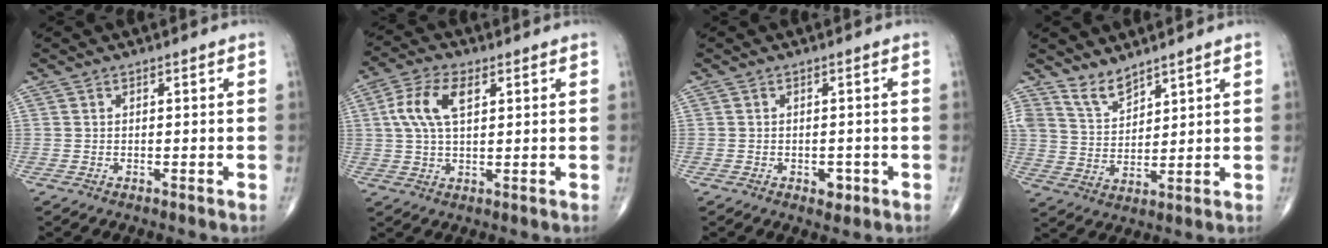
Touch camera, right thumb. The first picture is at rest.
{"total": 8.7, "force": [2.5, 4.4, 7.1], "torque": [-0.148, 0.012, 0.046]}
{"total": 2.2, "force": [-1.0, 1.5, 1.3], "torque": [-0.002, 0.003, -0.011]}
{"total": 5.3, "force": [4.7, 1.9, 1.4], "torque": [-0.016, -0.040, 0.104]}